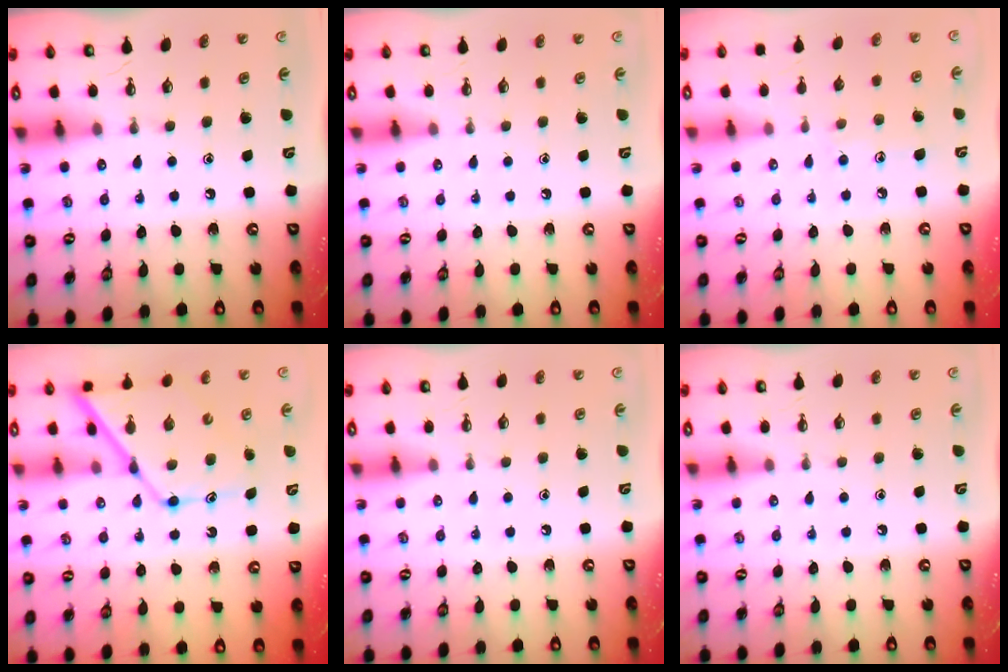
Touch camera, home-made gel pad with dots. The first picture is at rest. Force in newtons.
{"total": 0.0}
{"total": 6.4, "press": 6.3, "slide": 0.6}
{"total": 13.6, "press": 13.6, "slide": 1.1}
{"total": 0.0}
{"total": 0.0}